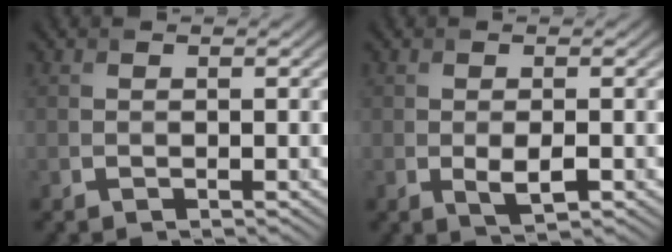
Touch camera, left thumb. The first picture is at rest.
{"total": 2.5, "force": [-0.6, 1.2, 2.1], "torque": [-0.042, -0.011, -0.004]}